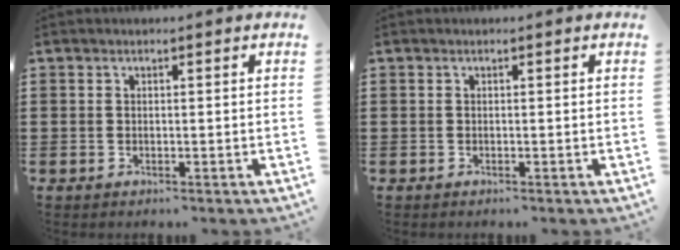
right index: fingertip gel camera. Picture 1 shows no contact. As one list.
[{"total": 0.0}]